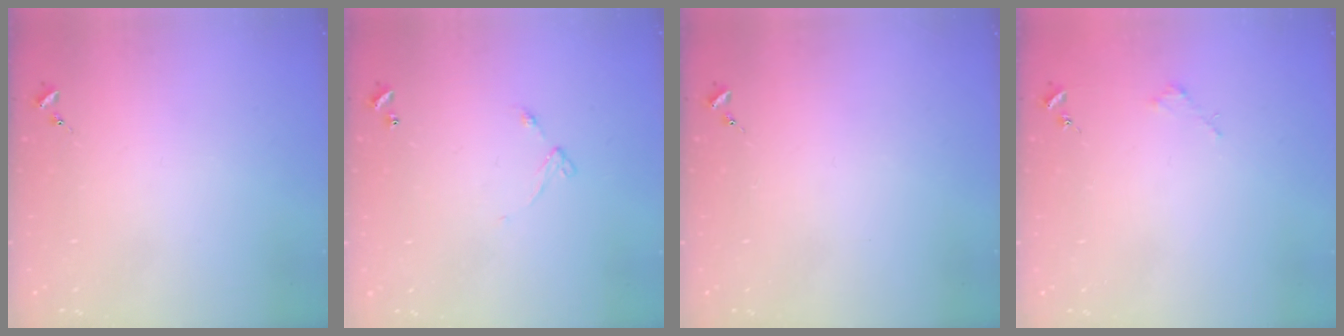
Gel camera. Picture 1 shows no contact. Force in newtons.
{"total": 5.9, "press": 5.9, "slide": 0.6}
{"total": 0.0}
{"total": 1.8, "press": 1.8, "slide": 0.2}